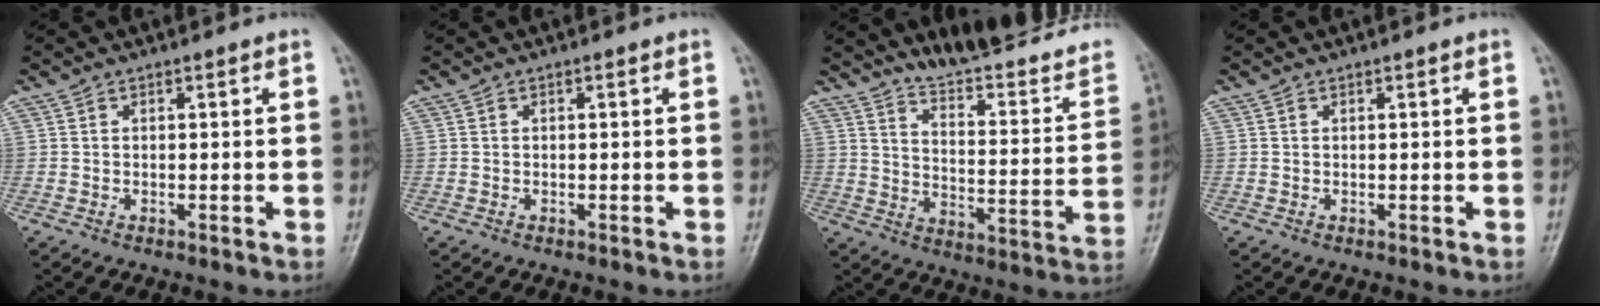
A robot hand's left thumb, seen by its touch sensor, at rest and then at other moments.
{"total": 0.0}
{"total": 21.6, "force": [19.7, 2.5, 8.4], "torque": [-0.091, -0.152, 0.267]}
{"total": 0.0}